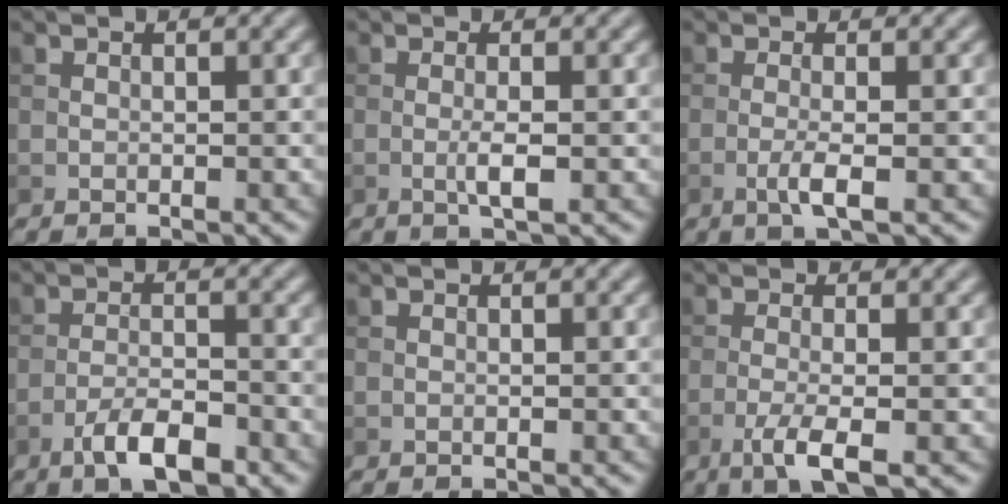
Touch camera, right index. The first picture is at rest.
{"total": 1.8, "force": [-0.4, 0.2, 1.8], "torque": [-0.036, -0.003, -0.010]}
{"total": 2.2, "force": [-0.7, 0.4, 2.1], "torque": [-0.041, 0.000, -0.018]}
{"total": 4.1, "force": [-2.5, 1.3, 2.9], "torque": [-0.053, 0.004, -0.048]}
{"total": 0.0}
{"total": 3.4, "force": [-1.4, 0.7, 3.1], "torque": [-0.059, 0.000, -0.031]}